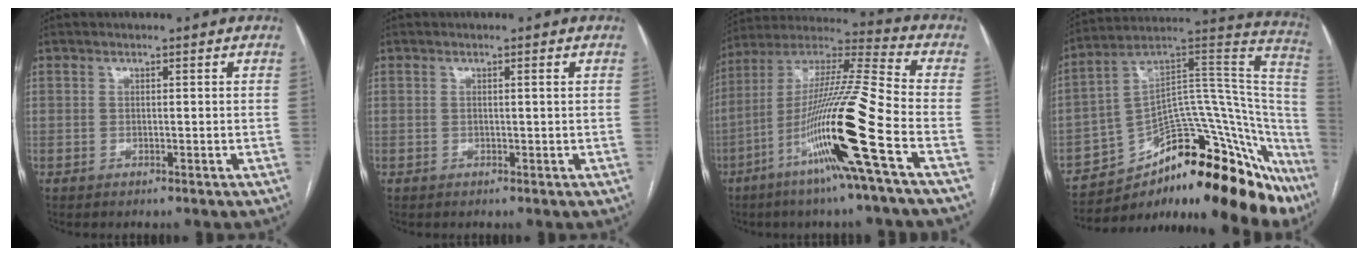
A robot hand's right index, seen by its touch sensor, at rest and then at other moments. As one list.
[{"total": 0.8, "force": [0.2, -0.1, 0.7], "torque": [-0.014, 0.002, 0.002]}, {"total": 20.1, "force": [-7.6, -1.3, 18.6], "torque": [-0.371, -0.024, -0.153]}, {"total": 30.7, "force": [-23.6, 11.6, 15.8], "torque": [-0.116, 0.054, -0.319]}]